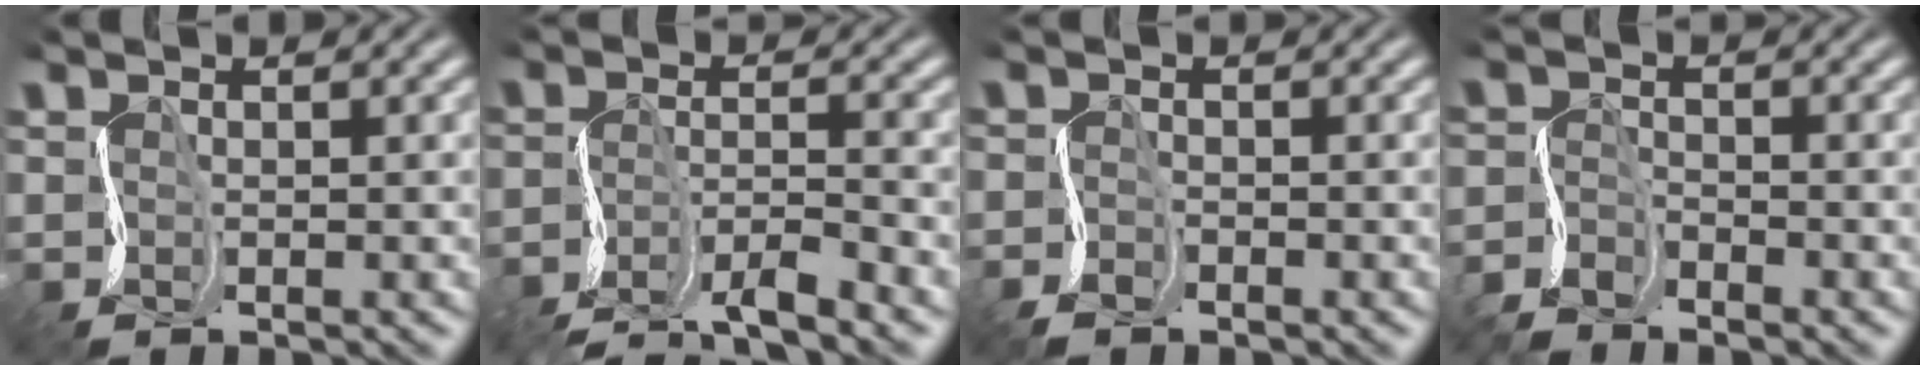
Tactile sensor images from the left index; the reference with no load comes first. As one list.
[{"total": 6.2, "force": [-5.1, 0.9, 3.4], "torque": [-0.051, 0.001, -0.099]}, {"total": 1.8, "force": [-1.7, 0.5, 0.4], "torque": [-0.015, 0.001, -0.041]}, {"total": 3.2, "force": [-3.0, 0.7, 0.5], "torque": [-0.015, -0.001, -0.072]}]